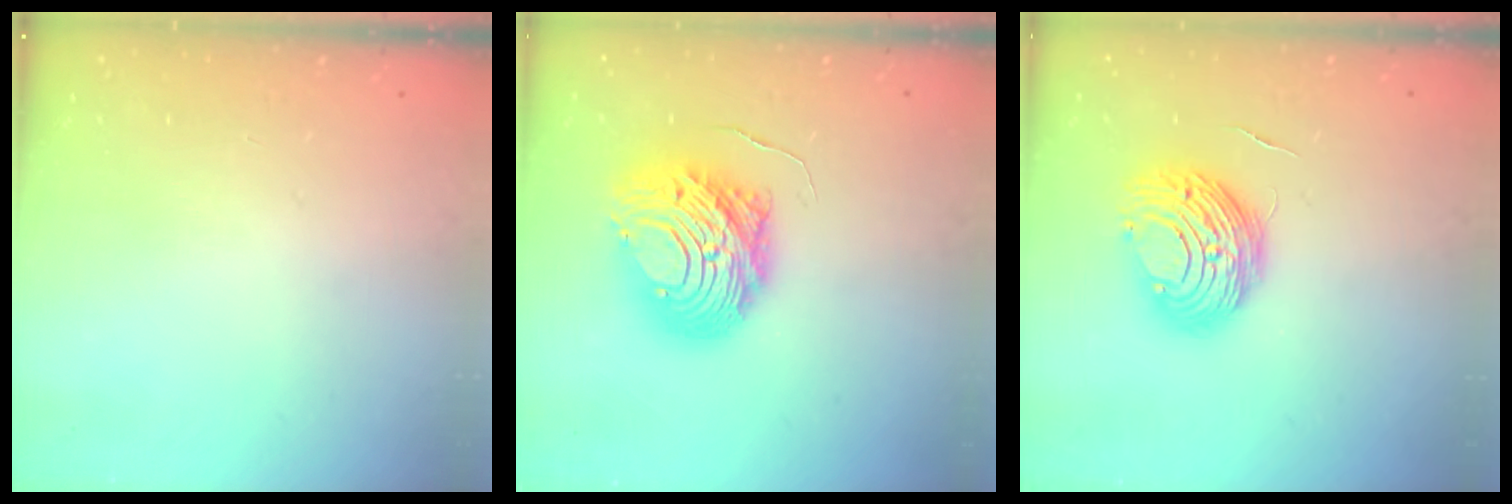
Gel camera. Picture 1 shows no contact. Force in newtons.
{"total": 14.1, "press": 14.0, "slide": 1.3}
{"total": 11.3, "press": 11.2, "slide": 1.2}